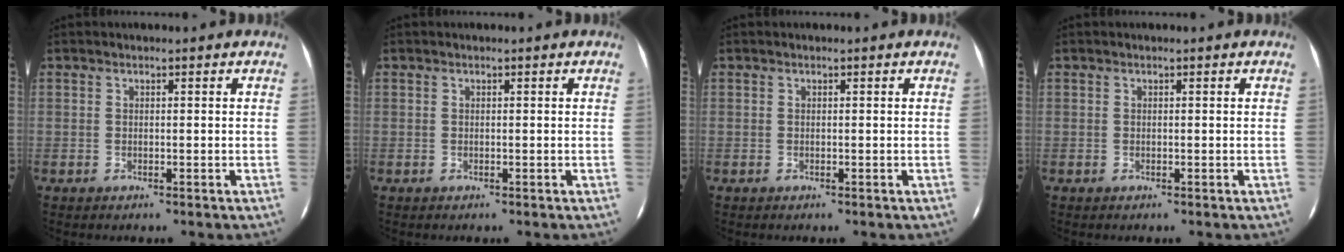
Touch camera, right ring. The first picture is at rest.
{"total": 0.0}
{"total": 0.0}
{"total": 0.0}